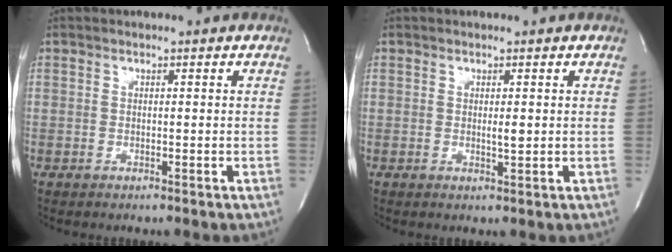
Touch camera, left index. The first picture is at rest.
{"total": 1.4, "force": [0.3, 0.2, 1.4], "torque": [-0.027, -0.005, 0.005]}